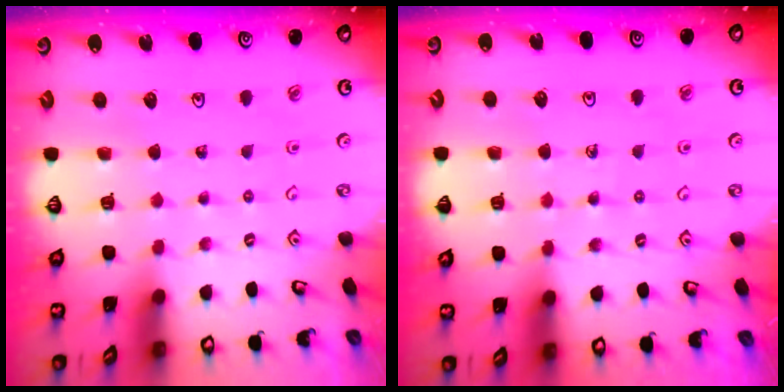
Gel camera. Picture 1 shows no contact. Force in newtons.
{"total": 5.1, "press": 5.0, "slide": 0.9}